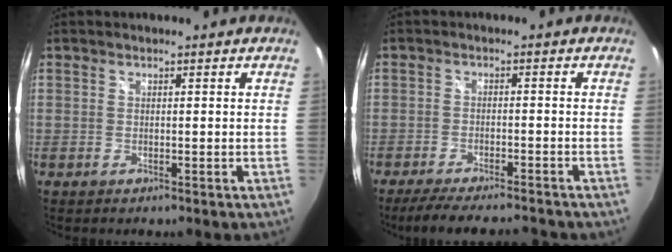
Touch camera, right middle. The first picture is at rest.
{"total": 11.6, "force": [-10.1, 1.9, 5.4], "torque": [-0.115, -0.017, -0.154]}